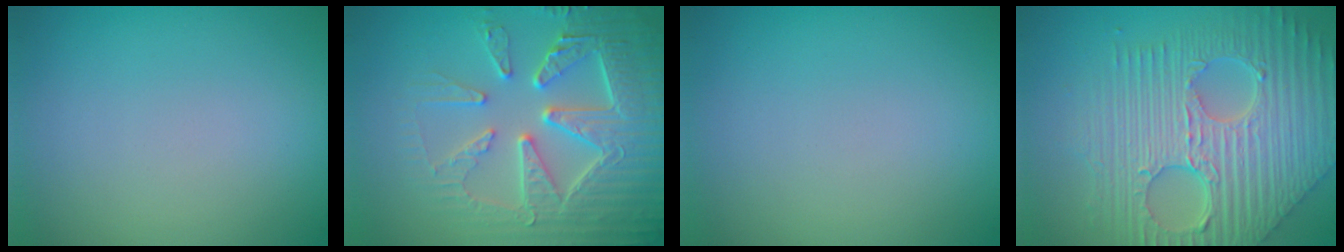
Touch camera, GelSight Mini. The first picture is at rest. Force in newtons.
{"total": 7.7, "press": 6.1, "slide": 4.7}
{"total": 0.0}
{"total": 10.6, "press": 7.2, "slide": 7.8}